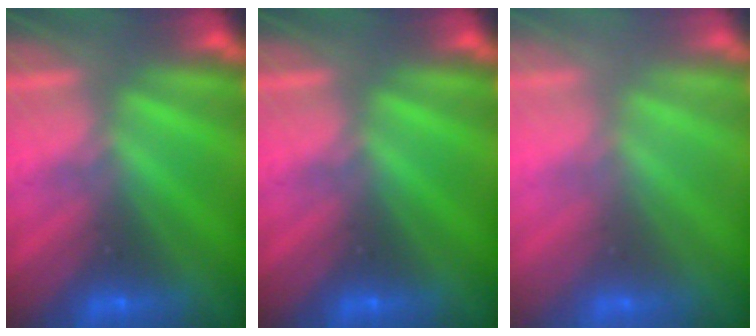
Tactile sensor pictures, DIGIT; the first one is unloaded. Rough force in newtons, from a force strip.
{"total": 0.0}
{"total": 2.4}